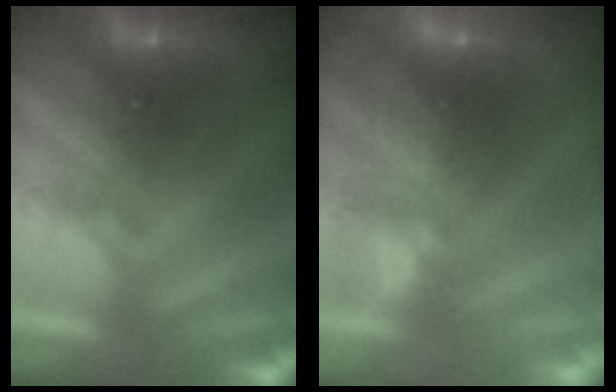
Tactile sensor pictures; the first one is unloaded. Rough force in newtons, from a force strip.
{"total": 8.7}